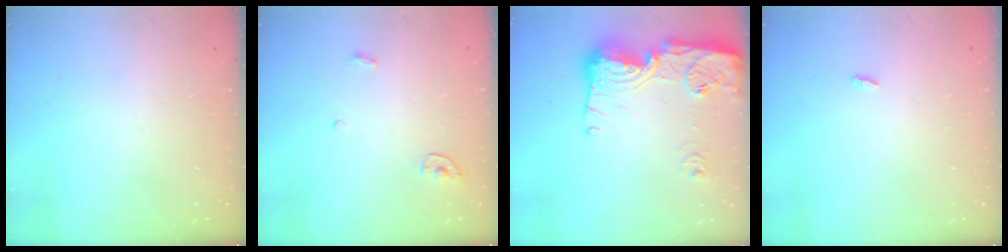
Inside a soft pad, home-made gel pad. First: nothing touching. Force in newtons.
{"total": 3.4, "press": 3.4, "slide": 0.3}
{"total": 18.9, "press": 18.8, "slide": 1.7}
{"total": 1.8, "press": 1.8, "slide": 0.2}